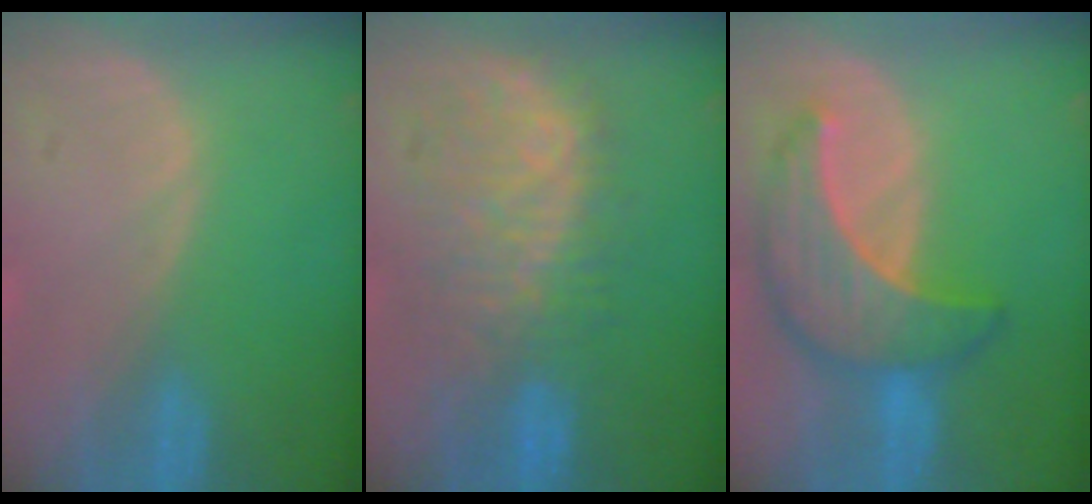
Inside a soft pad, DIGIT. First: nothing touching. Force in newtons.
{"total": 9.4, "press": 8.9, "slide": 3.0}
{"total": 8.8, "press": 8.7, "slide": 0.6}